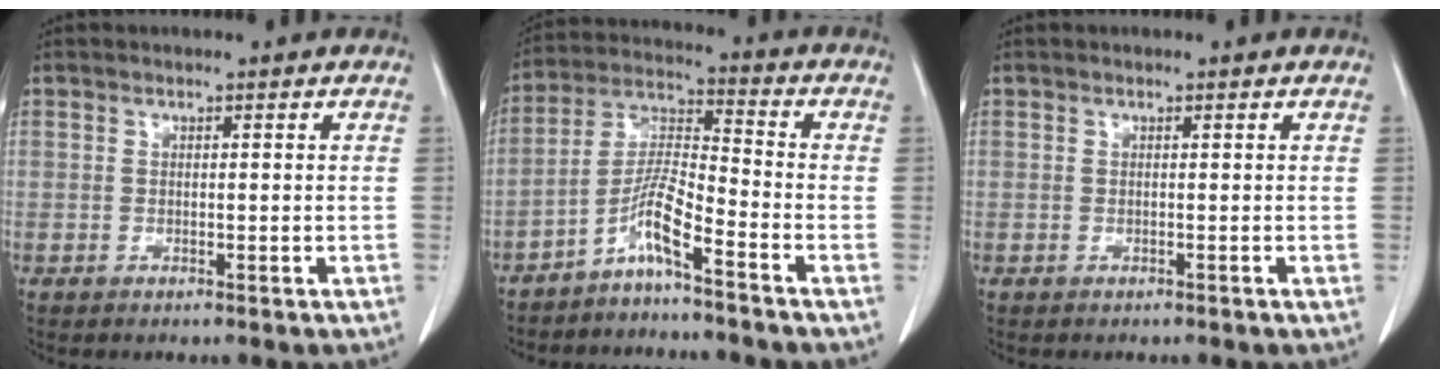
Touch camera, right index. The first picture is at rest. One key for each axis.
{"total": 6.7, "fx": -4.6, "fy": 0.1, "fz": 4.9, "tx": -0.105, "ty": 0.001, "tz": -0.096}
{"total": 0.0}